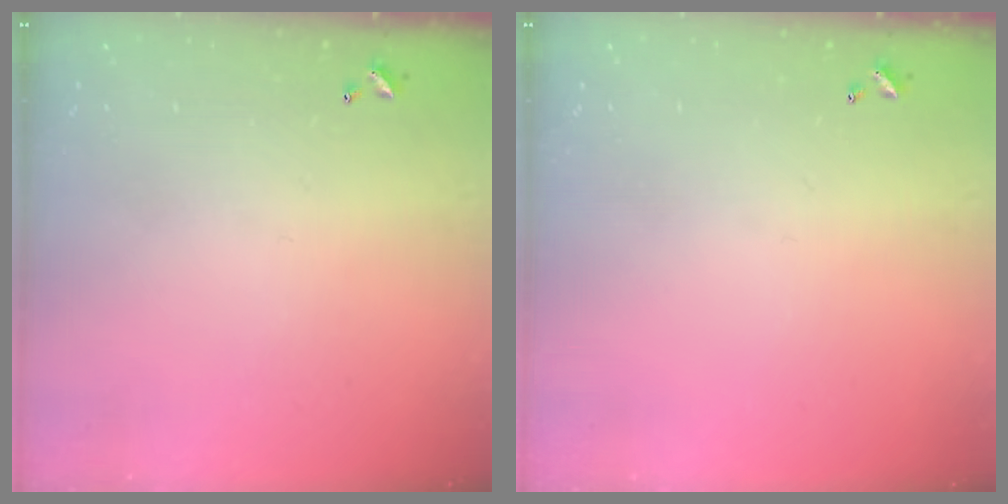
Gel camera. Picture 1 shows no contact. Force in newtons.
{"total": 0.0}